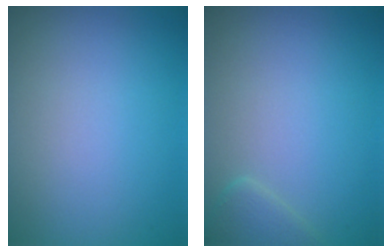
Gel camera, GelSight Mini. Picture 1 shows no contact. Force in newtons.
{"total": 0.9, "press": 0.9, "slide": 0.1}